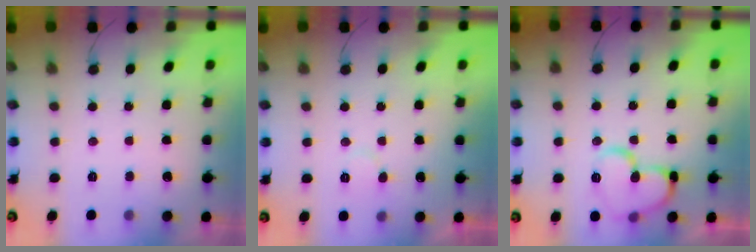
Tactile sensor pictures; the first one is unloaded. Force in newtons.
{"total": 5.1, "press": 5.1, "slide": 0.5}
{"total": 13.1, "press": 13.1, "slide": 1.3}